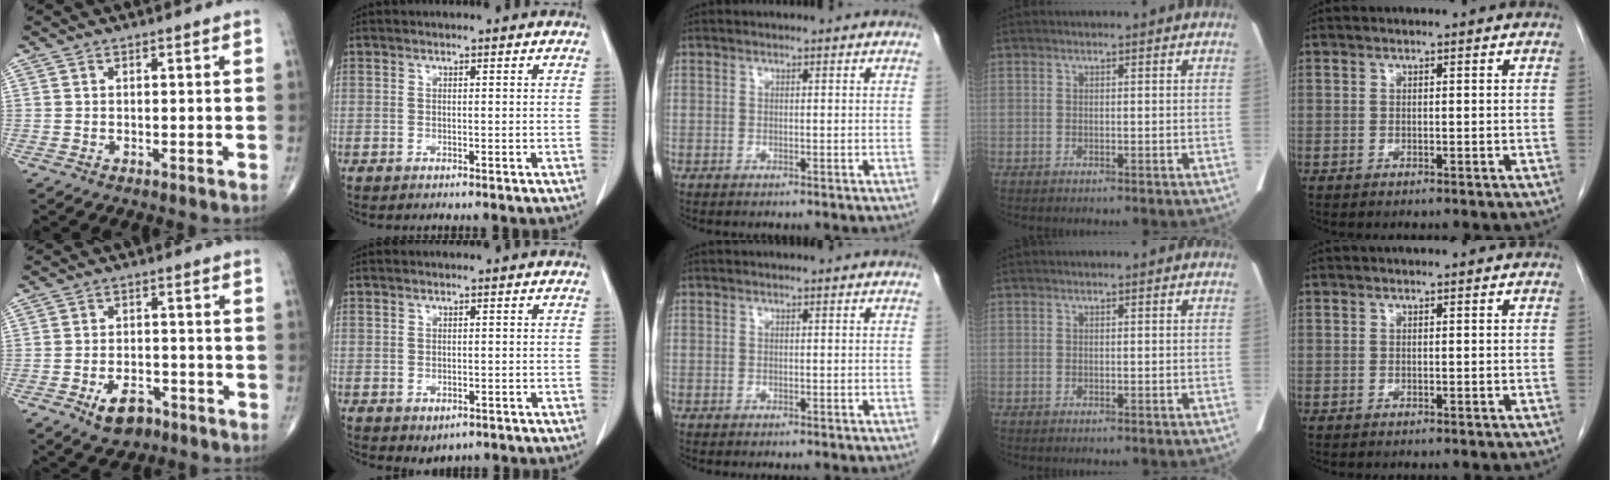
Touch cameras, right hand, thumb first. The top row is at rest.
{"thumb": {"total": 6.3, "force": [-3.6, 3.7, 3.7], "torque": [-0.051, 0.019, -0.056]}, "index": {"total": 1.9, "force": [-0.7, 1.4, 1.0], "torque": [-0.011, -0.001, 0.000]}}